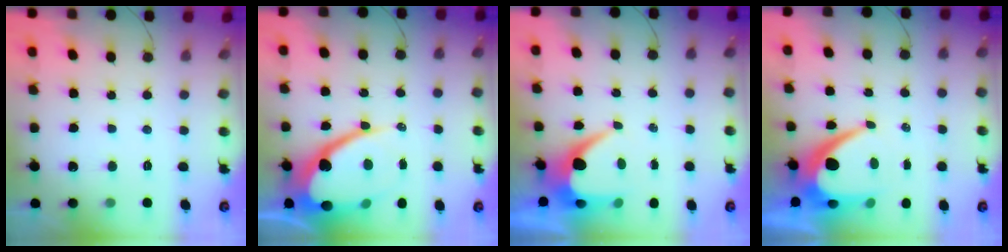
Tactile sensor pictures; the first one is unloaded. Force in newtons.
{"total": 20.2, "press": 20.1, "slide": 1.4}
{"total": 6.8, "press": 6.8, "slide": 0.4}
{"total": 11.0, "press": 11.0, "slide": 0.8}